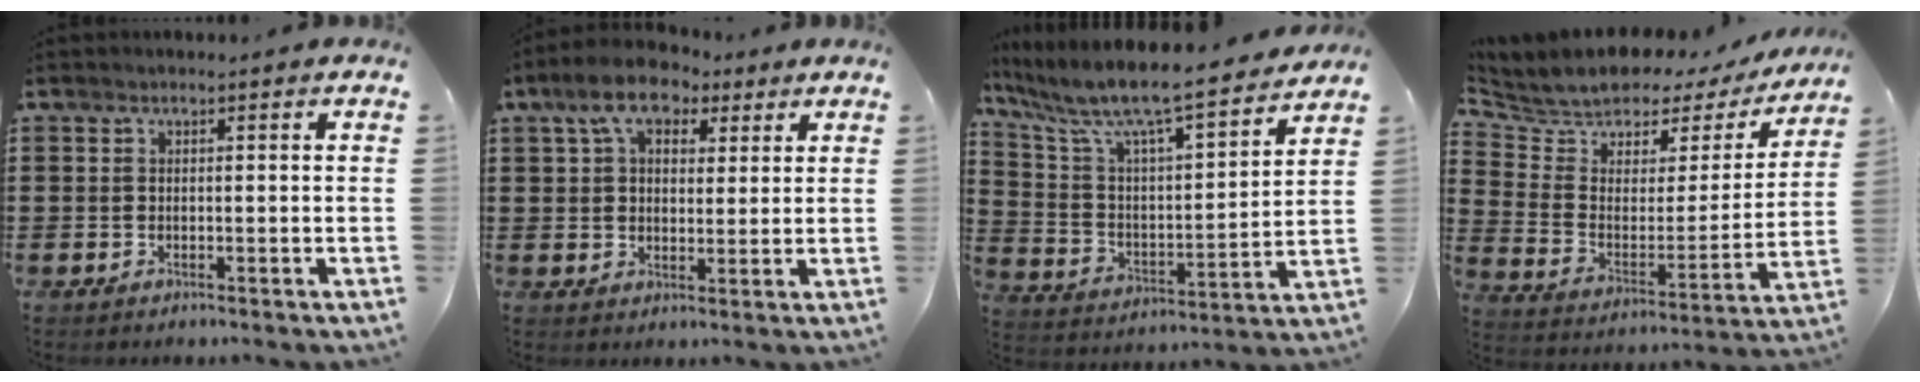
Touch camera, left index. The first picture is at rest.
{"total": 7.4, "force": [4.8, 4.2, 3.8], "torque": [-0.090, 0.008, 0.085]}
{"total": 8.7, "force": [7.5, 0.6, 4.3], "torque": [-0.118, -0.063, 0.120]}
{"total": 5.1, "force": [4.6, 2.1, 0.1], "torque": [-0.041, -0.043, 0.075]}